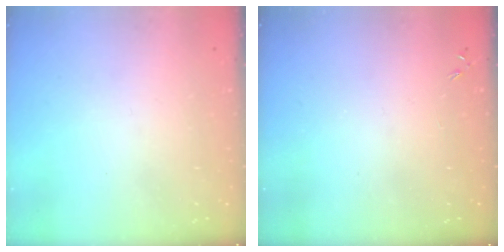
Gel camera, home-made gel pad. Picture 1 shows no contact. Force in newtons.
{"total": 0.0}